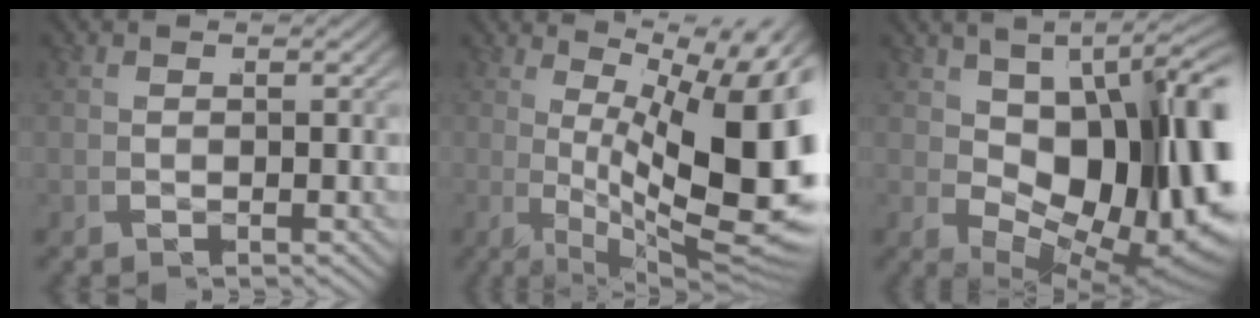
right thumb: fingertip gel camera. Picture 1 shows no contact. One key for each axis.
{"total": 17.2, "fx": -0.2, "fy": 8.4, "fz": 15.0, "tx": -0.208, "ty": -0.043, "tz": 0.026}
{"total": 18.9, "fx": -0.2, "fy": 10.7, "fz": 15.6, "tx": -0.238, "ty": -0.041, "tz": 0.033}